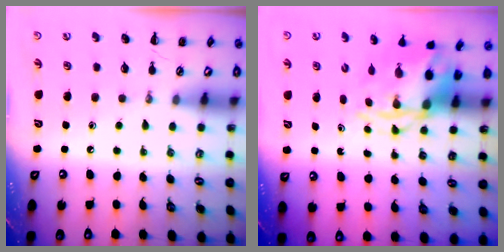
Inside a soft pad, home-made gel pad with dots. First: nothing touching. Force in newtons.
{"total": 5.8, "press": 5.7, "slide": 1.0}